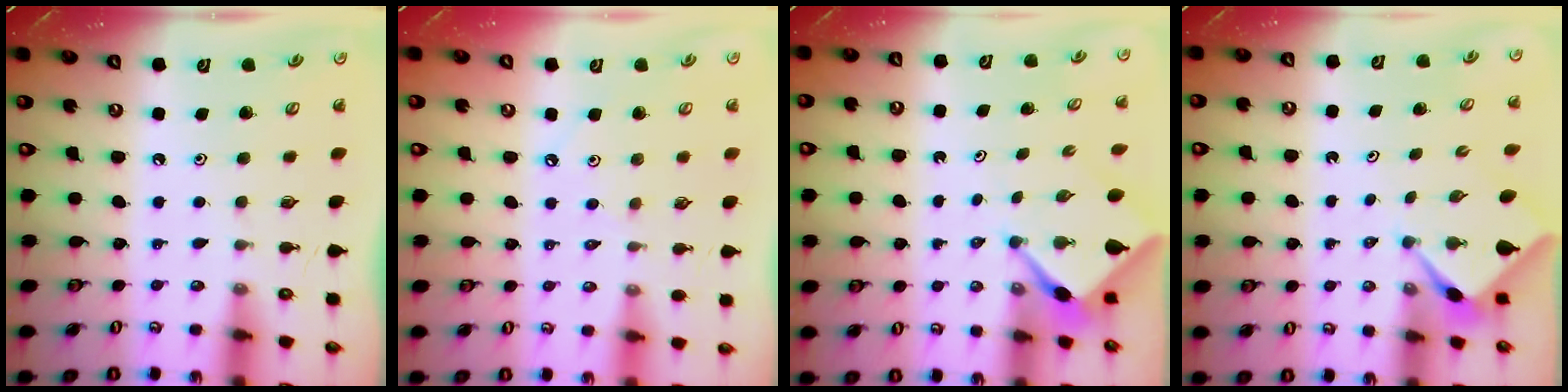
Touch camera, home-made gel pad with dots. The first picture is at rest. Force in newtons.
{"total": 1.7, "press": 1.7, "slide": 0.4}
{"total": 2.3, "press": 2.3, "slide": 0.3}
{"total": 2.3, "press": 2.2, "slide": 0.3}